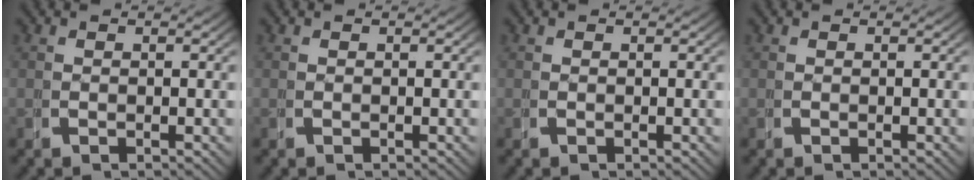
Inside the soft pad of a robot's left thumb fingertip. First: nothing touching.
{"total": 0.0}
{"total": 0.0}
{"total": 0.0}